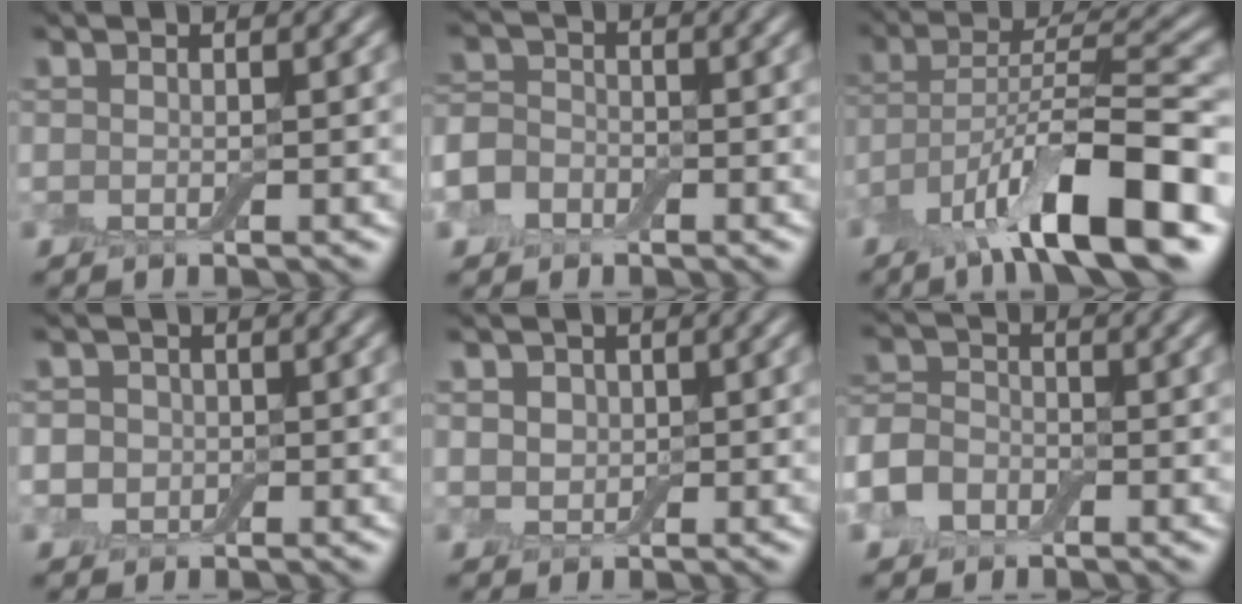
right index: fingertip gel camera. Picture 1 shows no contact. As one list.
[{"total": 4.5, "force": [-2.2, 3.5, 1.9], "torque": [-0.031, 0.000, -0.056]}, {"total": 11.6, "force": [-6.4, 3.0, 9.3], "torque": [-0.152, 0.010, -0.120]}, {"total": 2.7, "force": [0.0, 2.5, 1.2], "torque": [-0.007, 0.008, -0.020]}, {"total": 2.8, "force": [1.0, 2.3, 1.4], "torque": [-0.027, 0.010, 0.006]}, {"total": 4.2, "force": [-2.0, 3.1, 2.1], "torque": [-0.049, 0.000, -0.050]}]